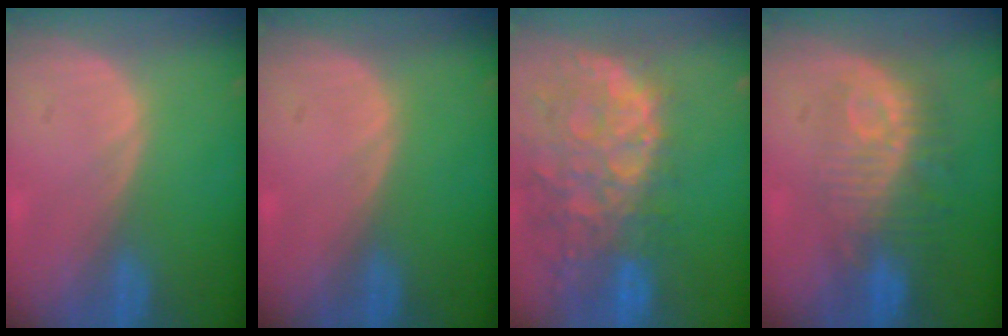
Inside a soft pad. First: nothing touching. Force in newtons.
{"total": 0.0}
{"total": 13.7, "press": 11.0, "slide": 8.1}
{"total": 9.8, "press": 8.8, "slide": 4.2}